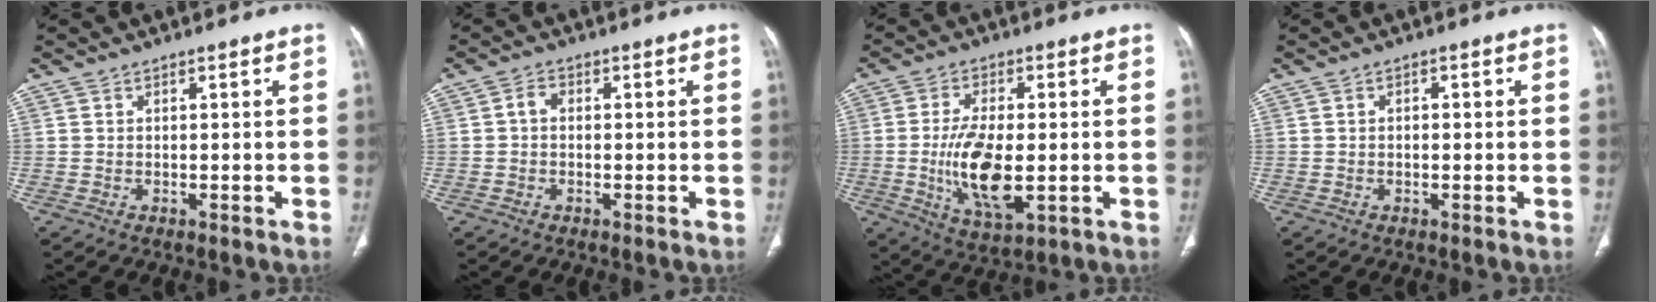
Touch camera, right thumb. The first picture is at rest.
{"total": 1.9, "force": [-0.1, 1.3, 1.3], "torque": [-0.020, 0.007, -0.005]}
{"total": 12.2, "force": [-1.5, 5.3, 10.9], "torque": [-0.208, -0.013, -0.019]}
{"total": 1.0, "force": [0.0, 0.6, 0.9], "torque": [-0.017, 0.006, 0.001]}